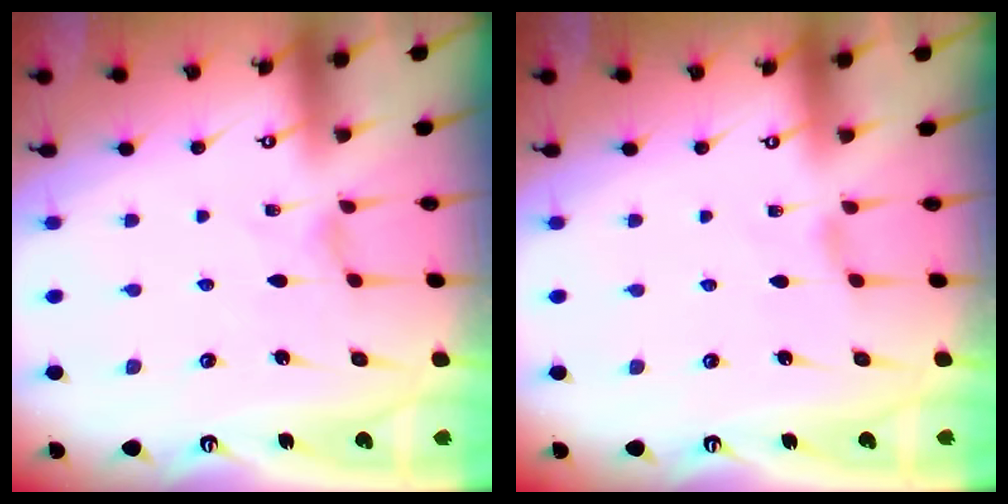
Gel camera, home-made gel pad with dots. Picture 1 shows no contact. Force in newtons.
{"total": 0.8, "press": 0.7, "slide": 0.4}